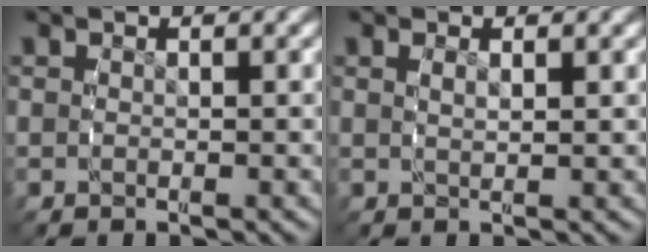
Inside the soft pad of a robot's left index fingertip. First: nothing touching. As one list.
[{"total": 1.1, "force": [0.6, -0.4, 0.8], "torque": [-0.012, -0.004, 0.015]}]